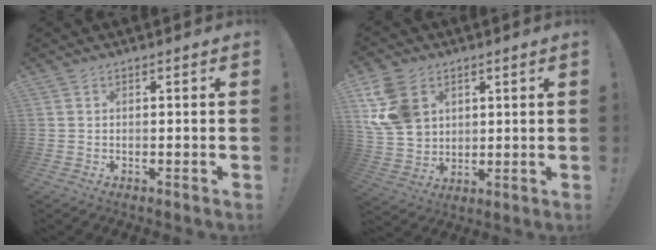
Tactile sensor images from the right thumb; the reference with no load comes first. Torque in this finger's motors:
{"motor_torque": [0.20, 0.20, 0.27, 0.17, 0.27]}